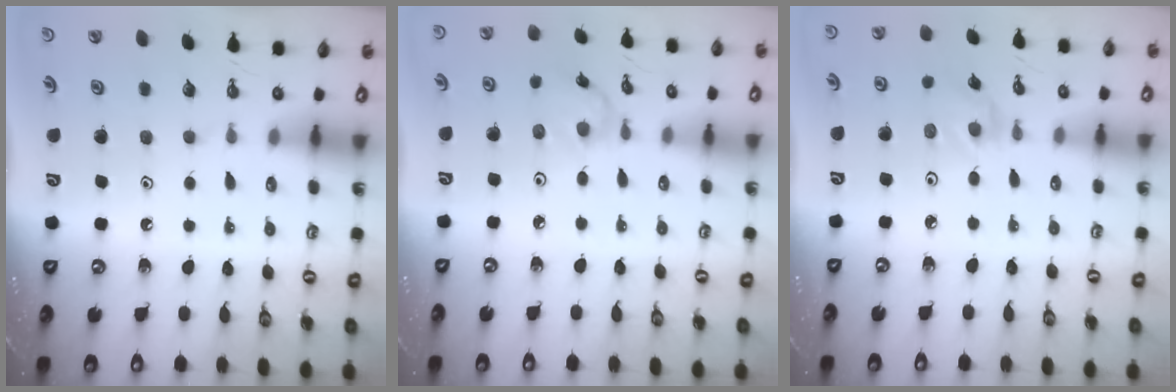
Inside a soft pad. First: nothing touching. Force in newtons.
{"total": 2.4, "press": 2.4, "slide": 0.1}
{"total": 1.2, "press": 1.2, "slide": 0.3}